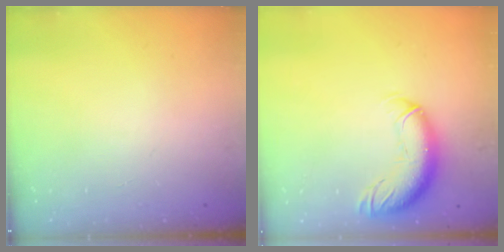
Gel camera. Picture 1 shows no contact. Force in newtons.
{"total": 13.3, "press": 13.0, "slide": 2.9}